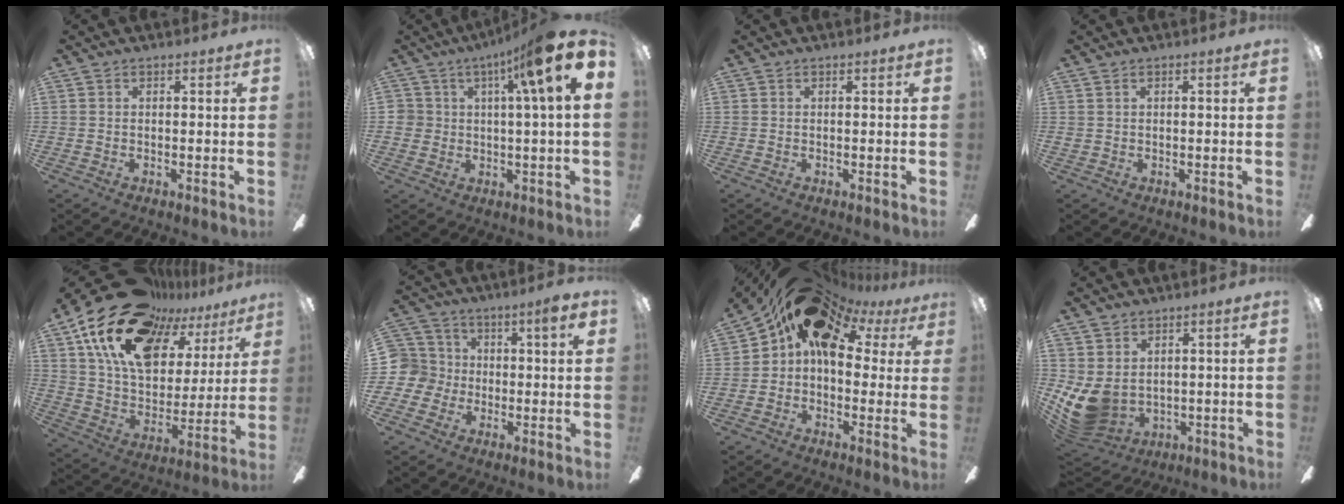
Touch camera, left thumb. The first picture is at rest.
{"total": 12.9, "force": [5.5, 3.6, 11.2], "torque": [-0.168, -0.024, 0.083]}
{"total": 0.0}
{"total": 0.8, "force": [0.1, 0.4, 0.6], "torque": [-0.012, 0.004, 0.002]}
{"total": 22.8, "force": [15.3, 11.5, 12.5], "torque": [-0.246, -0.091, 0.269]}
{"total": 7.1, "force": [0.6, 6.4, 3.1], "torque": [-0.063, 0.015, 0.009]}
{"total": 18.3, "force": [7.8, 11.7, 11.7], "torque": [-0.210, -0.023, 0.136]}
{"total": 8.8, "force": [0.0, 7.1, 5.2], "torque": [-0.142, -0.011, 0.005]}